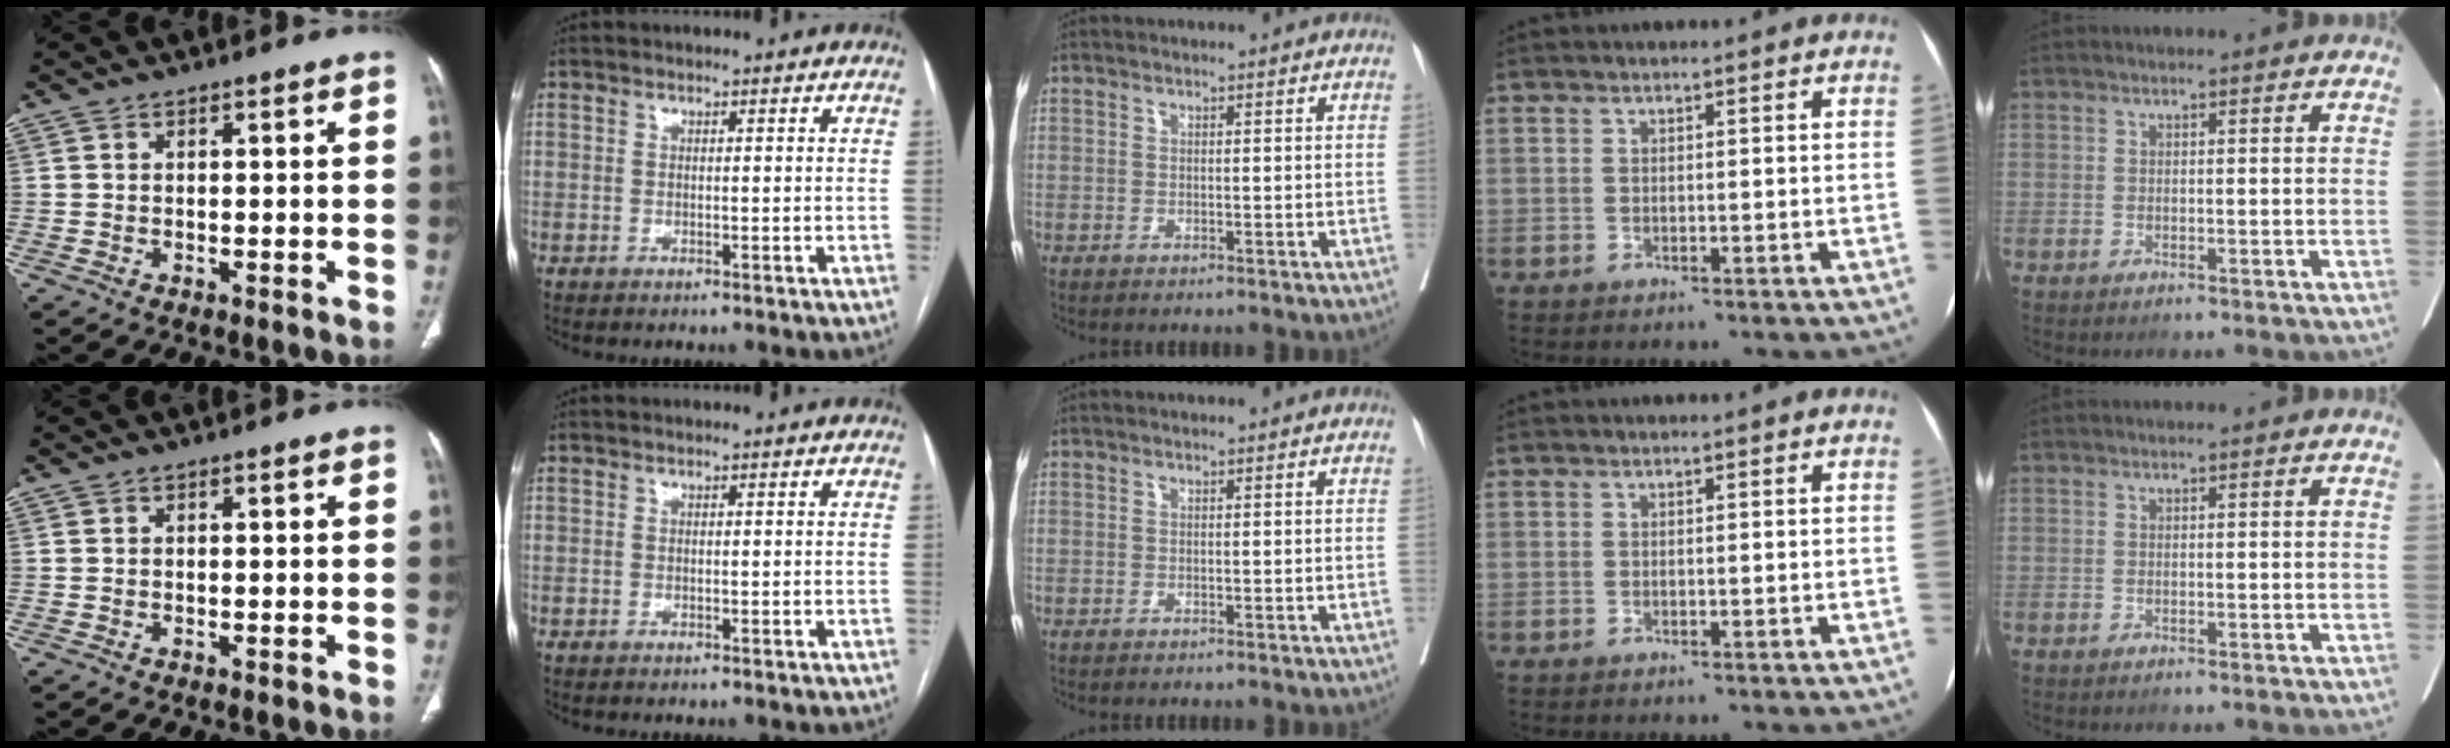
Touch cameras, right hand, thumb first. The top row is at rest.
{}